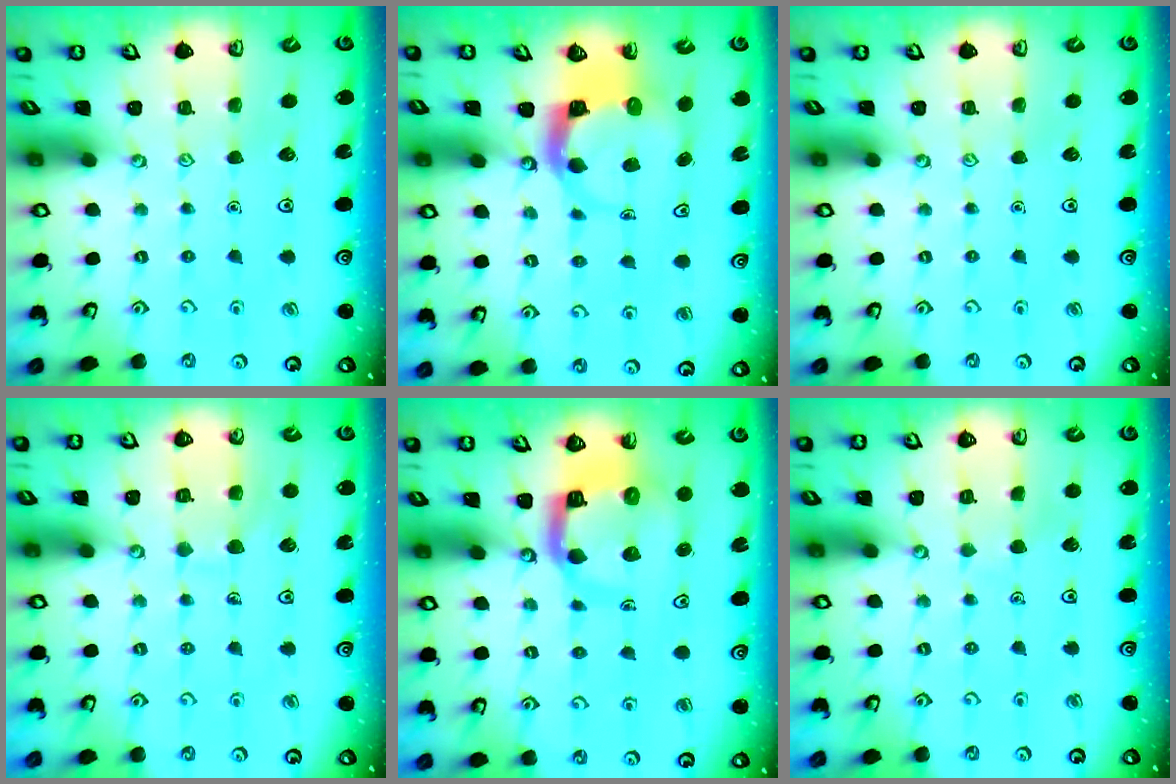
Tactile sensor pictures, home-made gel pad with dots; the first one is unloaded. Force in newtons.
{"total": 4.5, "press": 4.5, "slide": 0.3}
{"total": 0.0}
{"total": 7.1, "press": 7.1, "slide": 0.3}
{"total": 10.2, "press": 10.1, "slide": 1.4}
{"total": 2.4, "press": 2.4, "slide": 0.1}